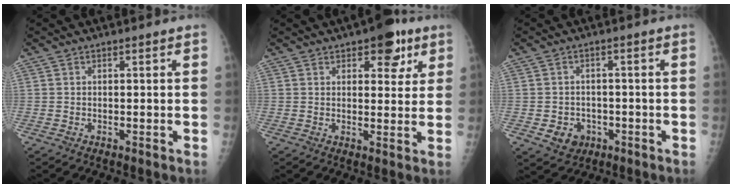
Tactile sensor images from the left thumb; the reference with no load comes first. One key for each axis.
{"total": 7.7, "fx": 4.1, "fy": 4.0, "fz": 5.2, "tx": -0.032, "ty": -0.013, "tz": 0.047}
{"total": 5.1, "fx": -1.8, "fy": 4.4, "fz": 1.9, "tx": -0.010, "ty": 0.010, "tz": -0.019}